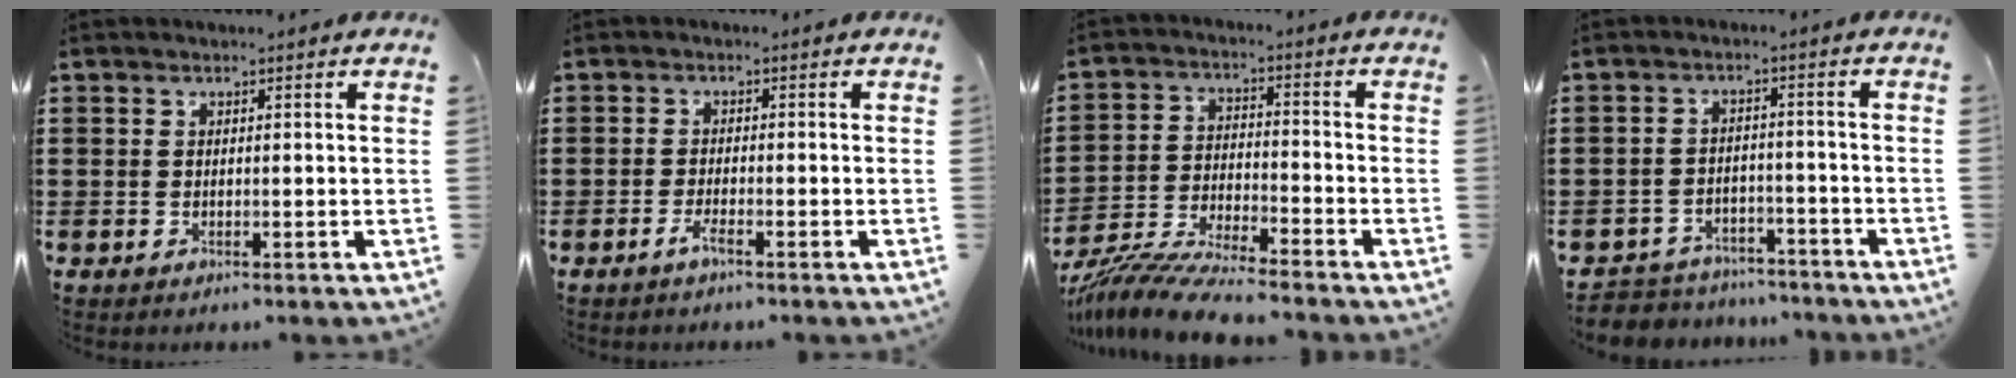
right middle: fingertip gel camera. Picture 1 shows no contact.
{"total": 1.9, "force": [-1.1, 0.2, 1.5], "torque": [-0.033, -0.002, -0.023]}
{"total": 8.1, "force": [-7.7, 0.0, 2.6], "torque": [-0.056, -0.002, -0.153]}
{"total": 3.9, "force": [-3.8, 0.9, -0.2], "torque": [-0.004, 0.002, -0.083]}